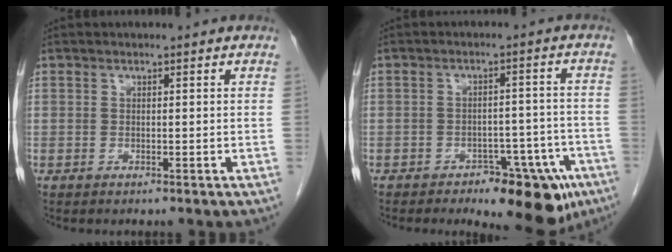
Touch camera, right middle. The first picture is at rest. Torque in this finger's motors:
{"motor_torque": [1.07, -1.07, 0.11, 0.05]}